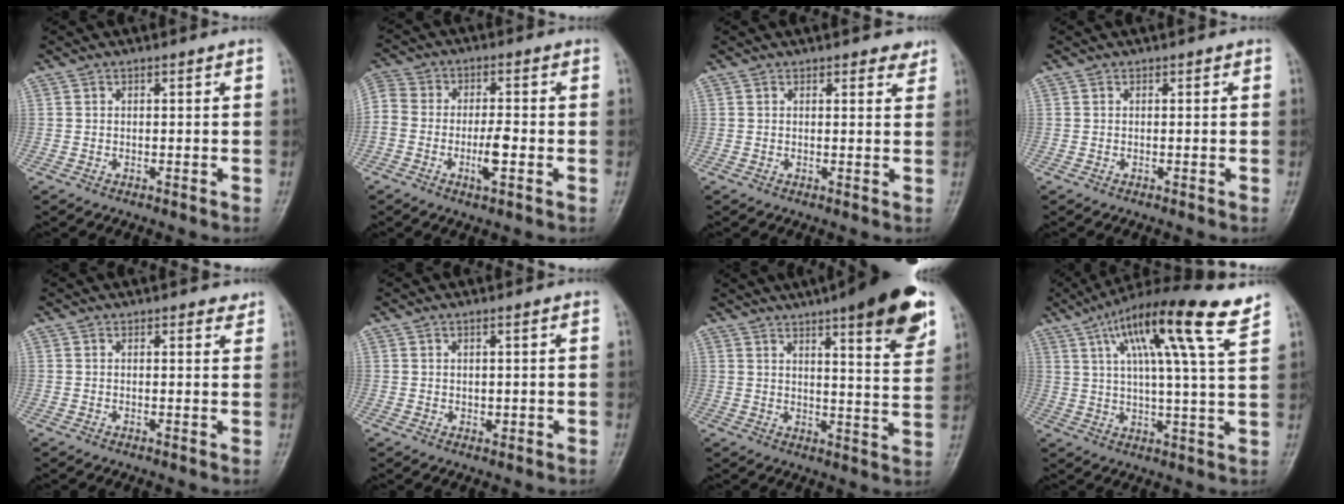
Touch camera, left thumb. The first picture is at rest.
{"total": 11.1, "force": [-2.7, 5.6, 9.2], "torque": [-0.188, 0.021, -0.049]}
{"total": 2.4, "force": [1.9, 0.9, 1.1], "torque": [0.000, -0.010, 0.019]}
{"total": 0.0}
{"total": 1.8, "force": [1.5, 0.7, 0.8], "torque": [-0.001, -0.007, 0.016]}
{"total": 1.6, "force": [0.6, 0.7, 1.3], "torque": [-0.019, -0.005, 0.013]}
{"total": 16.5, "force": [10.2, 3.2, 12.6], "torque": [-0.147, -0.046, 0.134]}
{"total": 17.0, "force": [9.6, 1.1, 14.0], "torque": [-0.224, -0.019, 0.149]}